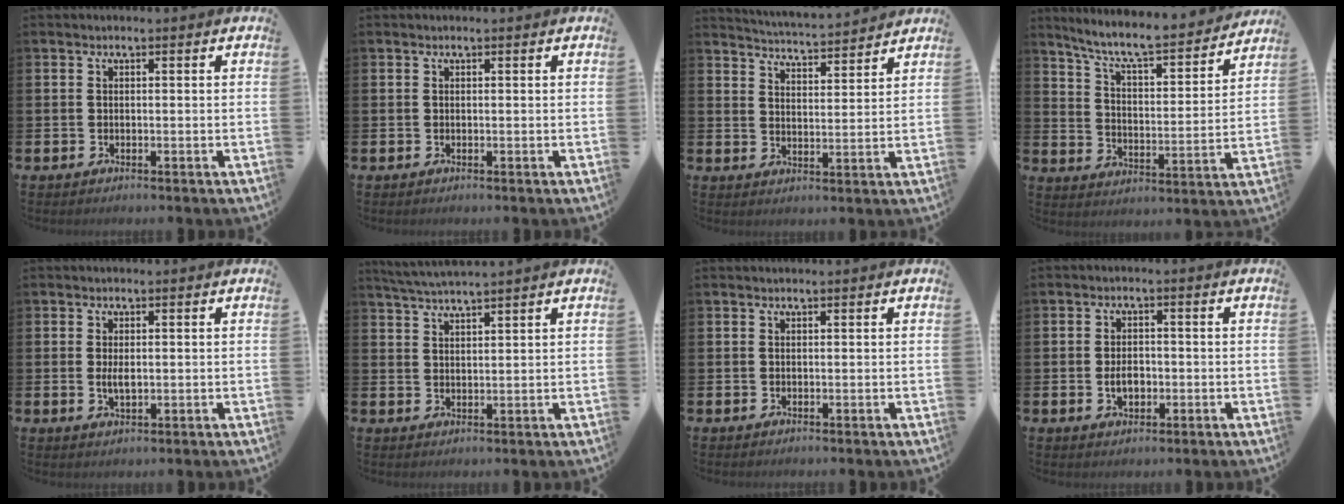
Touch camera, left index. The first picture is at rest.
{"total": 0.0}
{"total": 4.7, "force": [4.7, -0.2, 0.2], "torque": [-0.026, -0.034, 0.082]}
{"total": 8.3, "force": [7.6, 1.1, 3.2], "torque": [-0.089, -0.056, 0.126]}
{"total": 2.6, "force": [0.2, 1.3, 2.2], "torque": [-0.035, 0.001, 0.001]}
{"total": 3.4, "force": [3.3, -0.4, 0.6], "torque": [-0.028, -0.009, 0.061]}
{"total": 0.0}
{"total": 2.9, "force": [-0.6, 2.0, 2.1], "torque": [-0.023, -0.004, -0.015]}